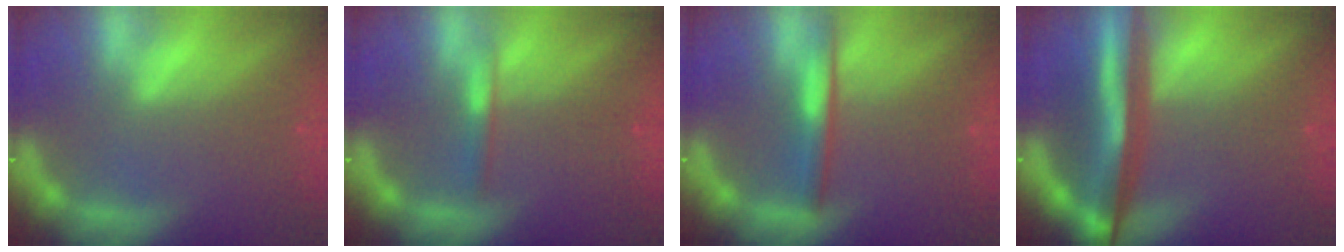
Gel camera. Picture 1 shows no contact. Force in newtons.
{"total": 1.4}
{"total": 3.0}
{"total": 10.0}